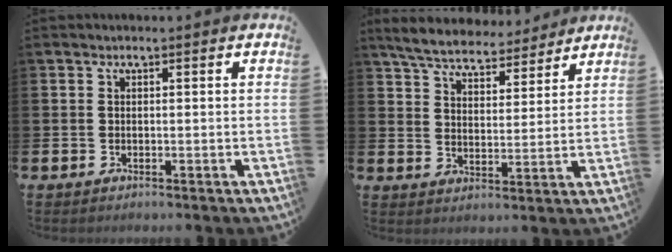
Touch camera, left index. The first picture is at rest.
{"total": 5.7, "force": [5.6, 1.1, 0.8], "torque": [-0.044, -0.034, 0.098]}